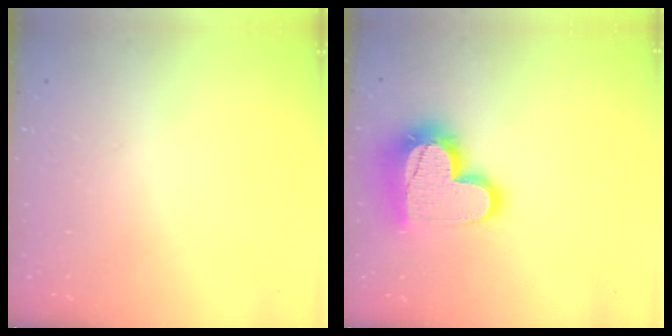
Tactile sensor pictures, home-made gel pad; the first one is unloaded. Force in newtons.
{"total": 18.9, "press": 18.9, "slide": 1.4}